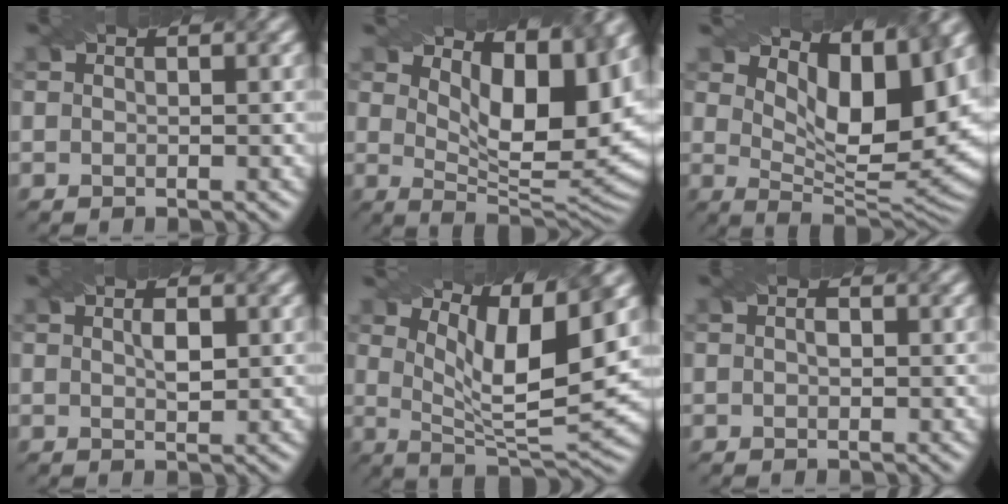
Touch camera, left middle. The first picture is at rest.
{"total": 10.6, "force": [4.7, 4.1, 8.5], "torque": [-0.127, -0.003, 0.078]}
{"total": 10.6, "force": [5.0, 3.9, 8.4], "torque": [-0.139, -0.003, 0.089]}
{"total": 1.5, "force": [0.5, 0.5, 1.3], "torque": [-0.025, 0.002, 0.012]}
{"total": 8.8, "force": [3.9, 2.2, 7.5], "torque": [-0.129, -0.002, 0.072]}
{"total": 0.8, "force": [0.0, 0.5, 0.6], "torque": [-0.011, 0.000, -0.001]}